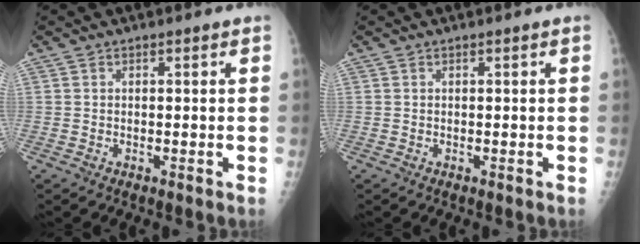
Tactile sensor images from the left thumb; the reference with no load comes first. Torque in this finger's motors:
{"motor_torque": [0.14, -0.02, 0.11, 0.06, 0.00]}